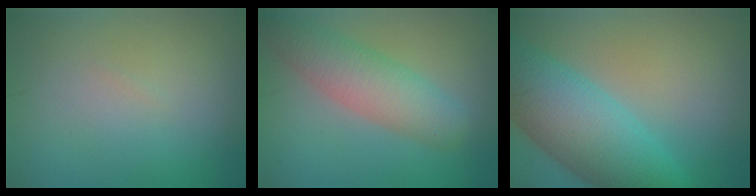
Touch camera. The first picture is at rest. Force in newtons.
{"total": 5.0, "press": 5.0, "slide": 0.3}
{"total": 9.2, "press": 9.2, "slide": 0.3}